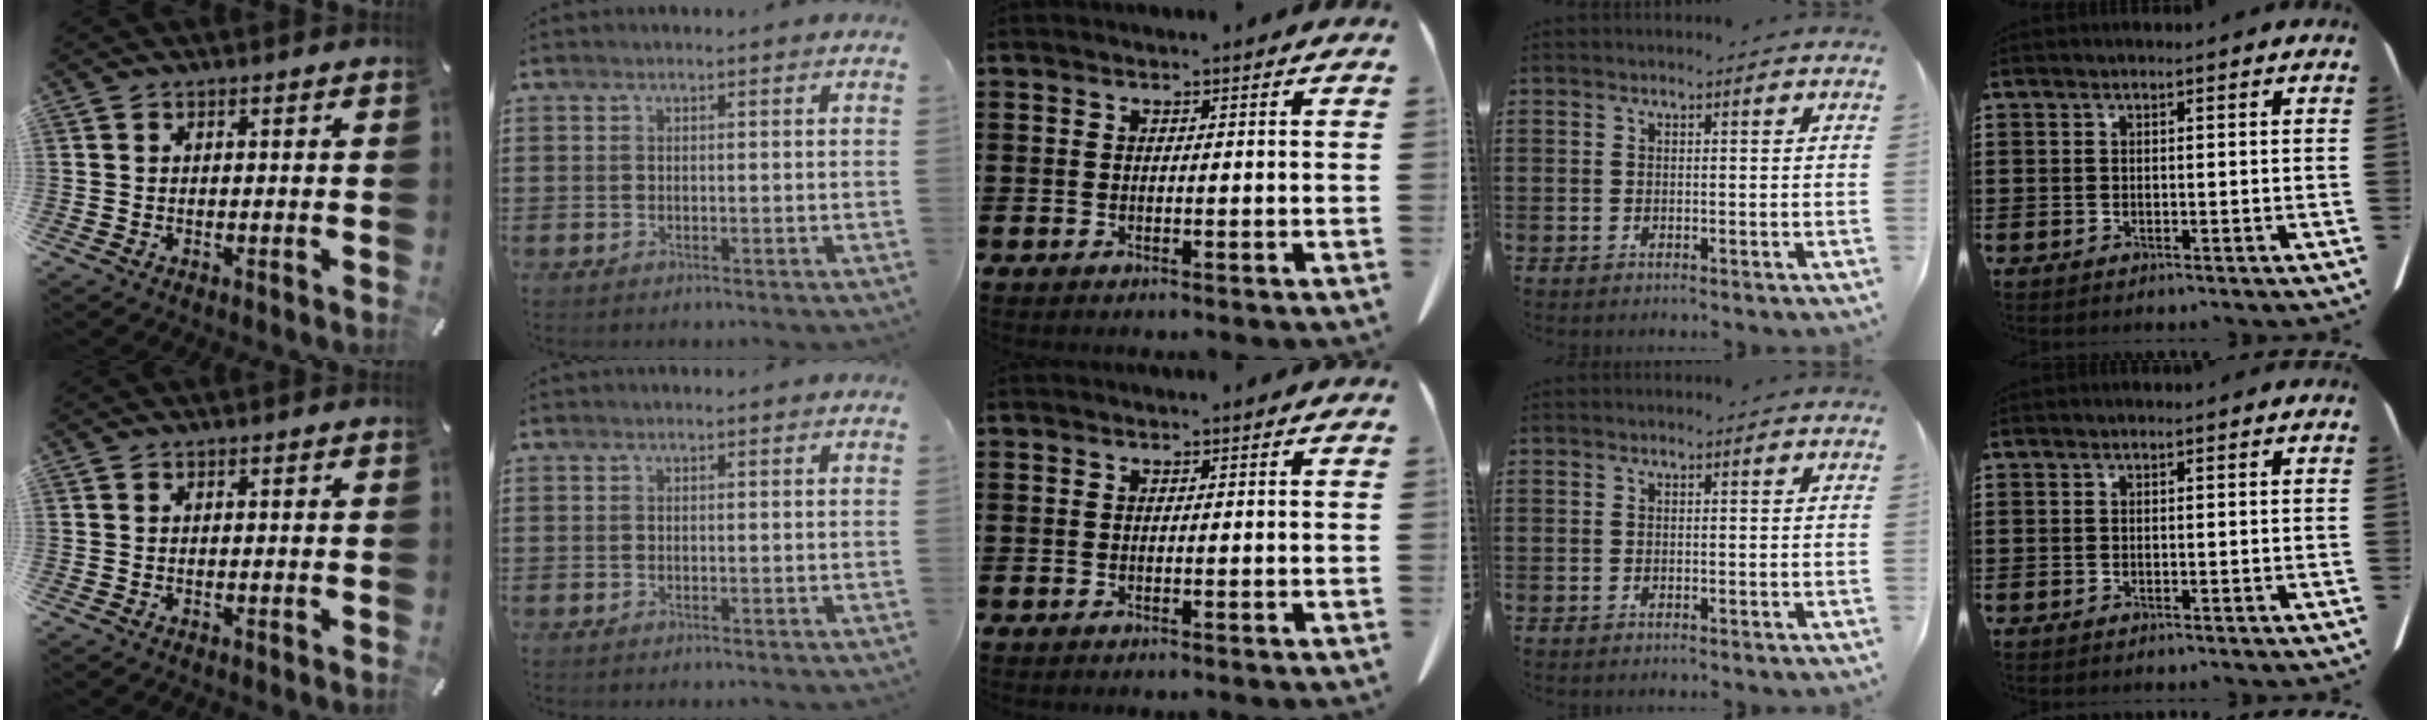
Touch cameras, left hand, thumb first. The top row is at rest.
{}